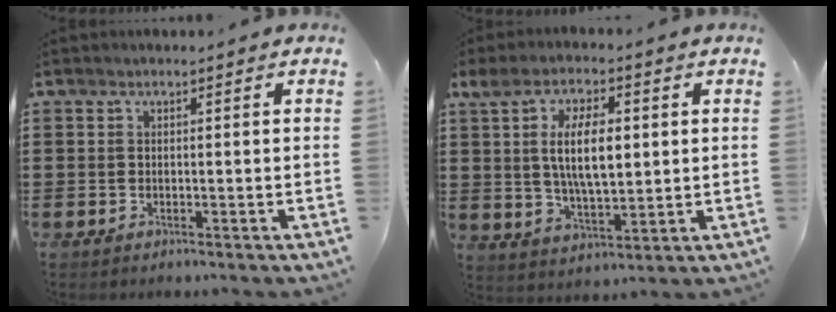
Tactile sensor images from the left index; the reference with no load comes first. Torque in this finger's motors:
{"motor_torque": [2.14, 0.00, 1.05, 0.21]}